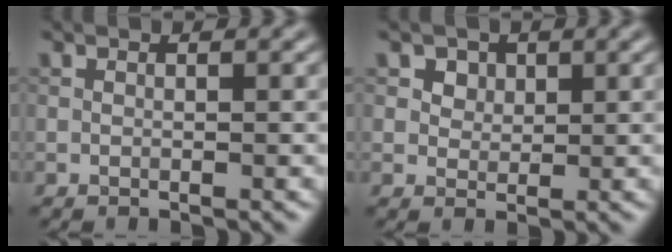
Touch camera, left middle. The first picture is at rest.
{"total": 3.2, "force": [1.9, 2.3, 1.3], "torque": [-0.030, 0.003, 0.029]}